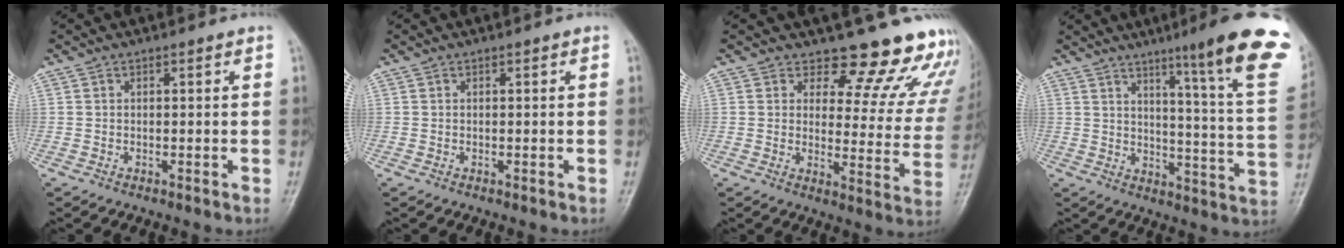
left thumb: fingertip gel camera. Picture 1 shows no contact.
{"total": 0.0}
{"total": 15.0, "force": [13.9, 4.8, 3.2], "torque": [0.015, -0.129, 0.144]}
{"total": 21.2, "force": [12.5, 1.5, 17.0], "torque": [-0.203, -0.064, 0.160]}